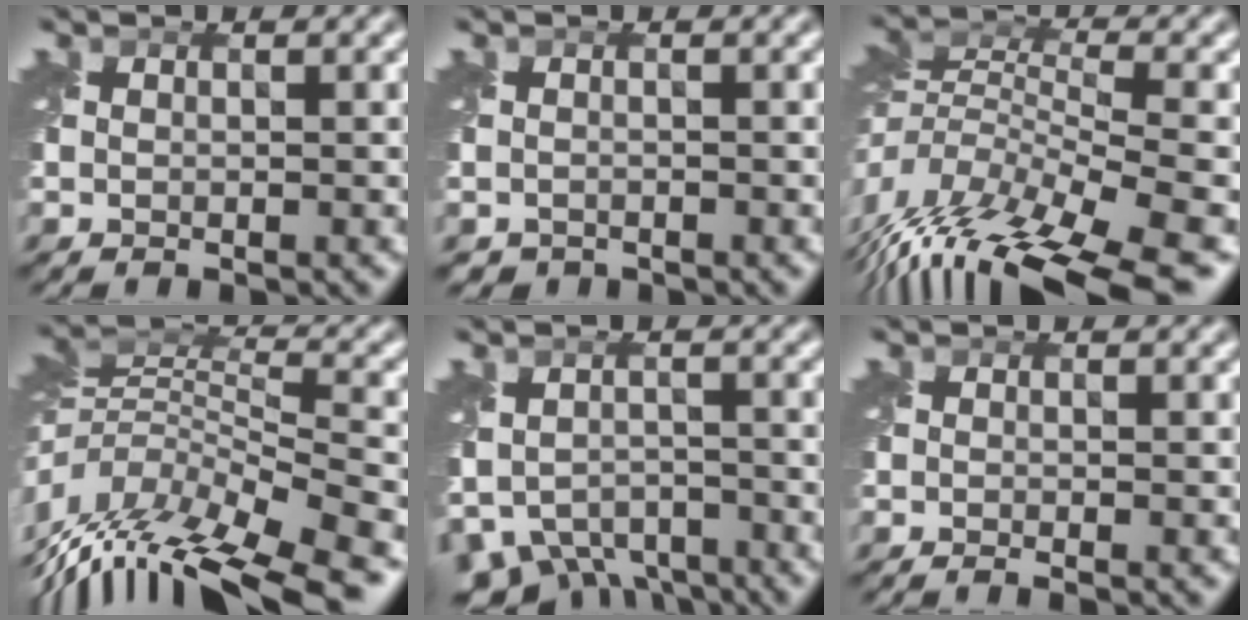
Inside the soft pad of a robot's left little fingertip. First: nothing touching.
{"total": 0.8, "force": [-0.4, 0.3, -0.6], "torque": [0.015, 0.004, -0.007]}
{"total": 10.8, "force": [-6.9, 3.8, 7.4], "torque": [-0.156, 0.014, -0.109]}
{"total": 11.7, "force": [-6.7, 4.2, 8.6], "torque": [-0.174, 0.017, -0.096]}
{"total": 5.6, "force": [-3.9, 3.5, 2.1], "torque": [-0.039, -0.022, -0.060]}
{"total": 1.3, "force": [-0.9, 0.3, 0.9], "torque": [-0.009, -0.002, -0.017]}